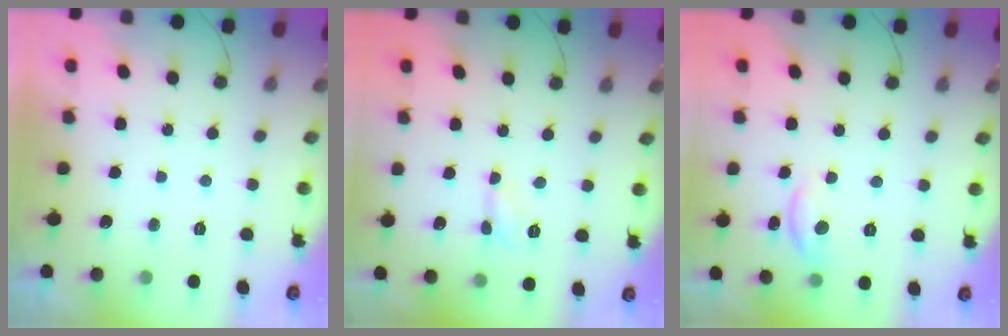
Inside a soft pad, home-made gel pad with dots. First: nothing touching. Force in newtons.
{"total": 2.8, "press": 2.8, "slide": 0.4}
{"total": 7.0, "press": 7.0, "slide": 0.6}